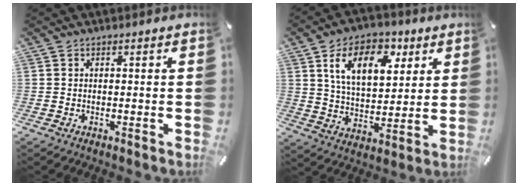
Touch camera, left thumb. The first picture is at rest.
{"total": 14.1, "force": [6.7, 8.6, 9.0], "torque": [-0.150, -0.011, 0.117]}